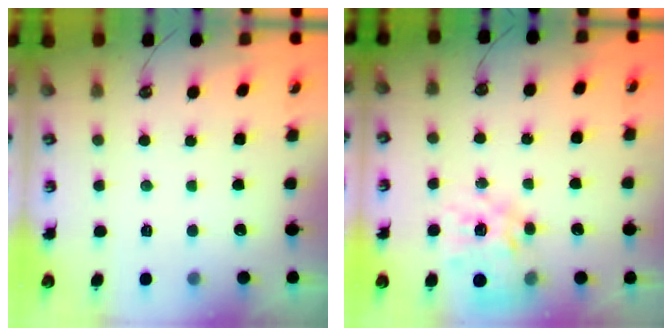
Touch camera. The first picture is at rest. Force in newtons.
{"total": 15.4, "press": 15.3, "slide": 1.3}